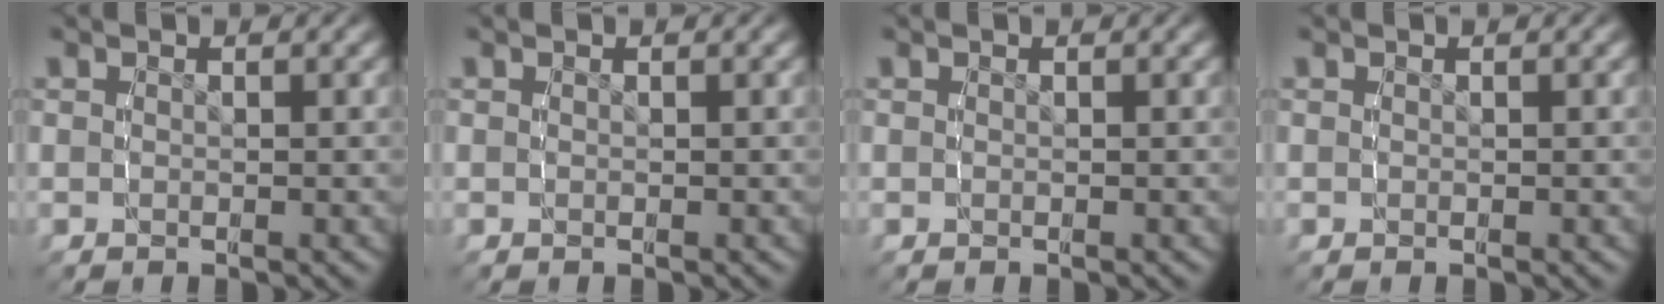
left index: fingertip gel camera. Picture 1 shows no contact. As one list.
[{"total": 0.0}, {"total": 0.0}, {"total": 0.0}]